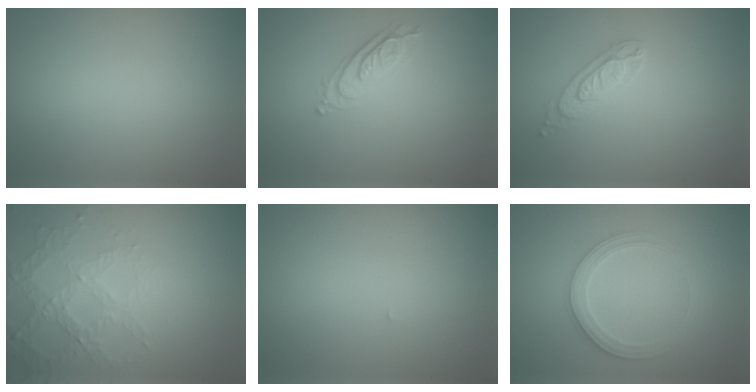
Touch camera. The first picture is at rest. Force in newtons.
{"total": 2.2, "press": 2.2, "slide": 0.4}
{"total": 2.6, "press": 2.4, "slide": 1.1}
{"total": 4.2, "press": 3.0, "slide": 2.9}
{"total": 0.0}
{"total": 3.0, "press": 2.6, "slide": 1.4}